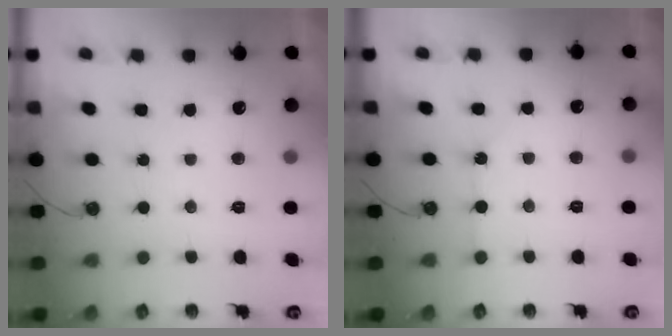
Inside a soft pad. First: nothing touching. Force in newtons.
{"total": 1.6, "press": 1.6, "slide": 0.3}